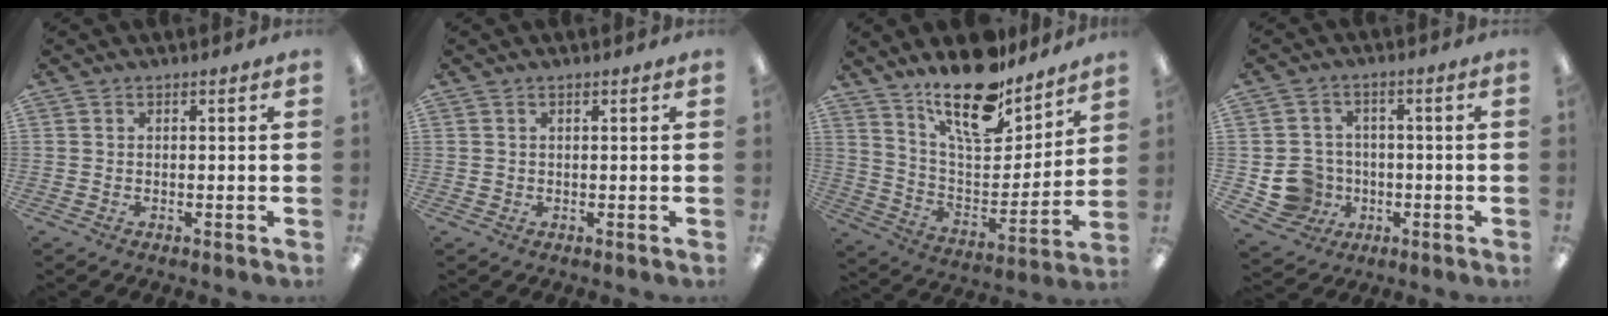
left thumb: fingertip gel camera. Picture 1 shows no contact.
{"total": 0.7, "force": [0.3, 0.6, 0.1], "torque": [-0.004, 0.004, 0.005]}
{"total": 19.7, "force": [15.5, 7.2, 9.8], "torque": [-0.173, -0.104, 0.270]}
{"total": 8.4, "force": [-1.5, 8.0, 2.0], "torque": [-0.061, 0.016, -0.016]}